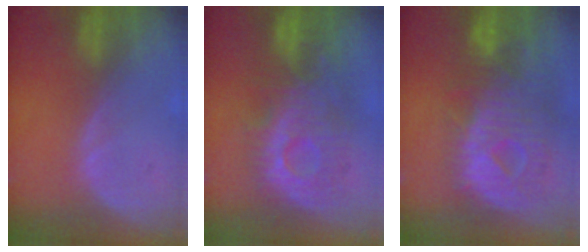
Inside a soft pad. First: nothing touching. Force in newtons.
{"total": 10.2, "press": 9.9, "slide": 2.6}
{"total": 12.4, "press": 10.7, "slide": 6.3}